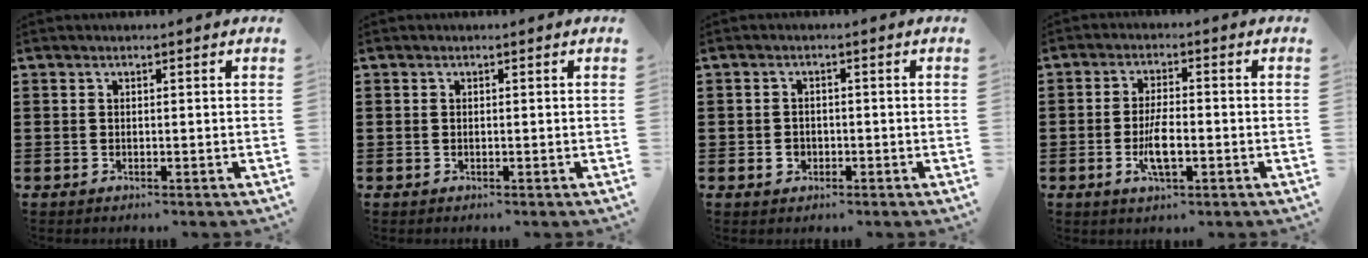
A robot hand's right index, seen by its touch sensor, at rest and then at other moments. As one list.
[{"total": 0.0}, {"total": 1.9, "force": [-0.8, 1.5, 0.8], "torque": [-0.020, 0.001, -0.018]}, {"total": 5.4, "force": [-1.5, 1.8, 4.9], "torque": [-0.101, -0.001, -0.031]}]